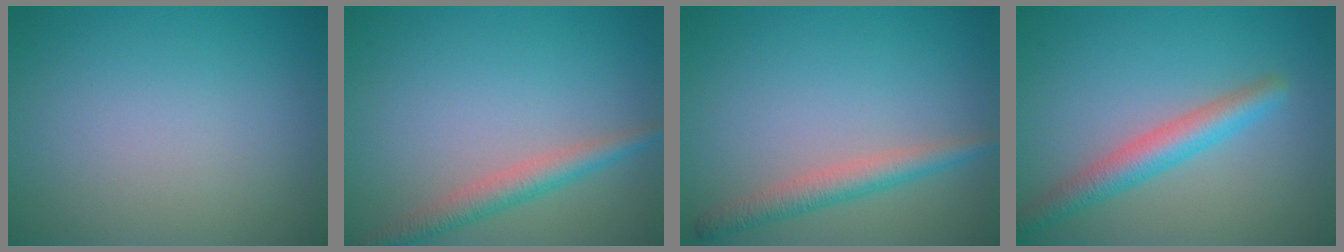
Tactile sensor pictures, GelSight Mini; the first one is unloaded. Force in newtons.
{"total": 2.9, "press": 2.9, "slide": 0.2}
{"total": 2.8, "press": 2.8, "slide": 0.2}
{"total": 3.7, "press": 3.7, "slide": 0.1}